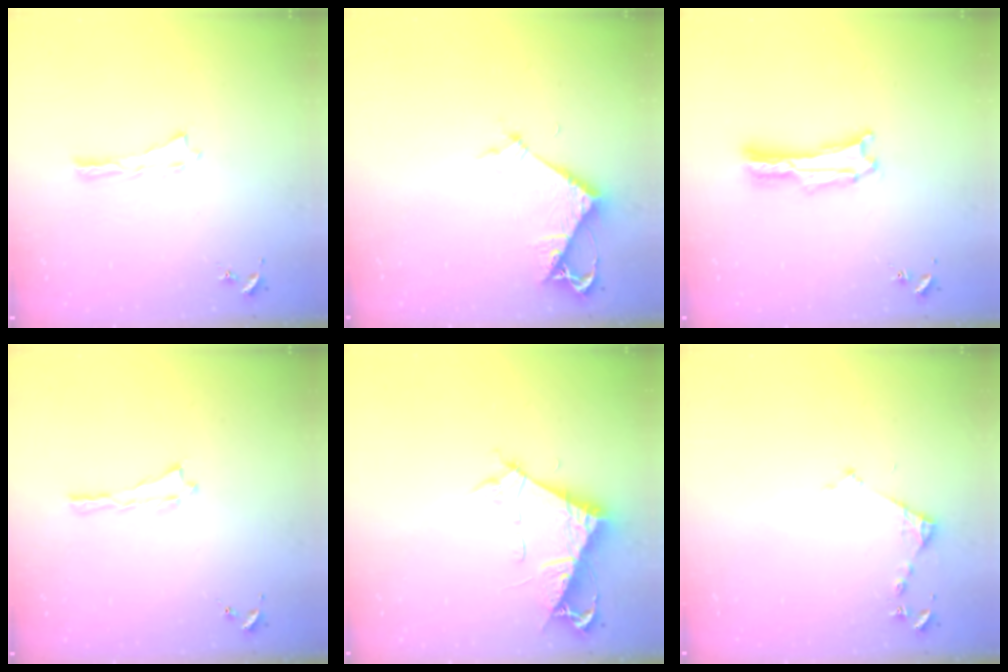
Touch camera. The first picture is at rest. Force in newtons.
{"total": 5.9, "press": 5.8, "slide": 0.5}
{"total": 1.7, "press": 1.7, "slide": 0.3}
{"total": 0.0}
{"total": 7.6, "press": 7.6, "slide": 0.9}
{"total": 3.2, "press": 3.2, "slide": 0.3}